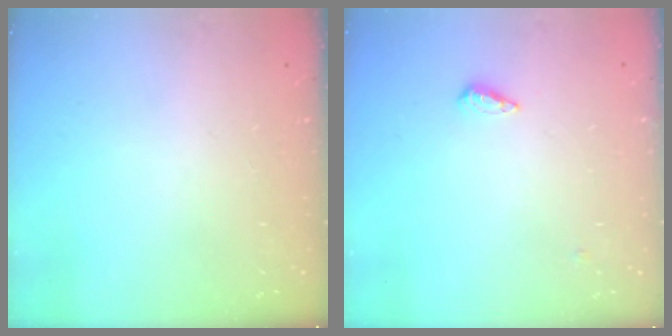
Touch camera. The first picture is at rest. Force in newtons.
{"total": 3.2, "press": 3.1, "slide": 0.3}